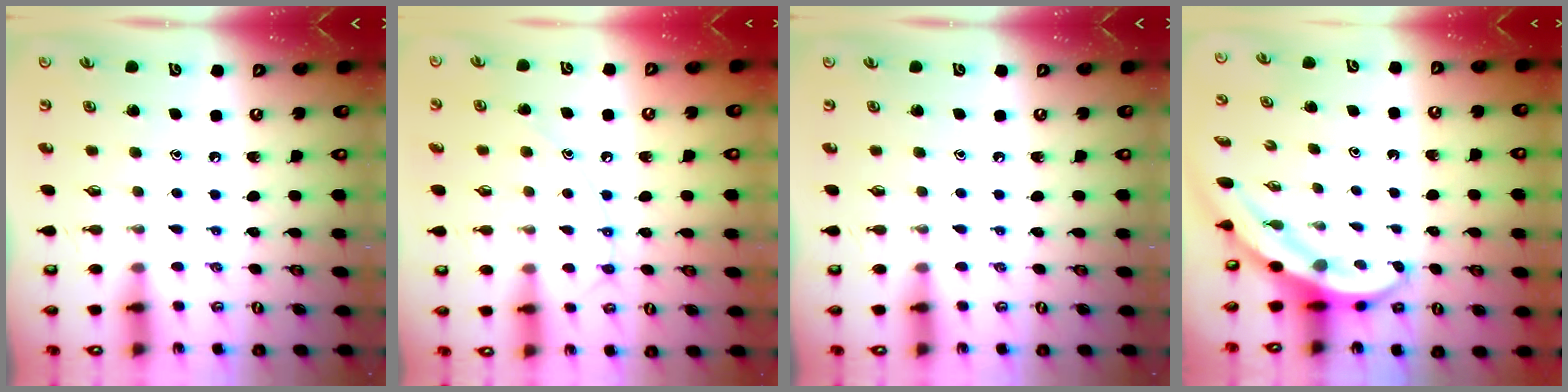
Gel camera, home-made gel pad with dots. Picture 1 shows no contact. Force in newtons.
{"total": 9.0, "press": 9.0, "slide": 0.4}
{"total": 0.0}
{"total": 4.0, "press": 3.9, "slide": 0.4}